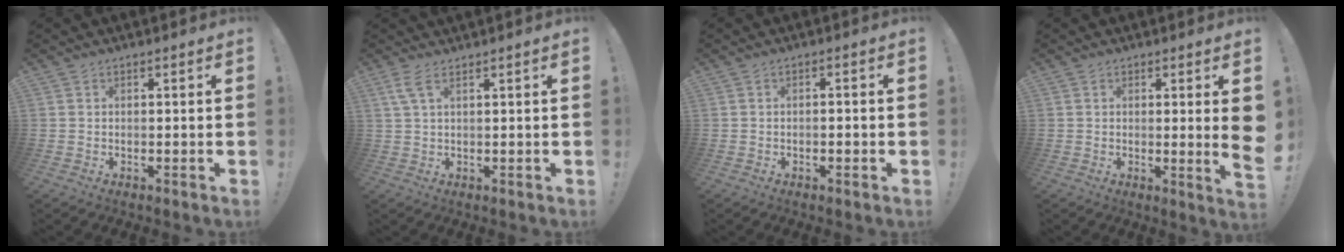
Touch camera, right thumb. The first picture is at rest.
{"total": 3.7, "force": [2.3, 0.6, 2.9], "torque": [-0.060, -0.001, 0.040]}
{"total": 1.4, "force": [-0.9, 0.3, 0.9], "torque": [-0.015, 0.004, -0.015]}
{"total": 5.9, "force": [1.1, -0.2, 5.8], "torque": [-0.074, -0.023, 0.017]}